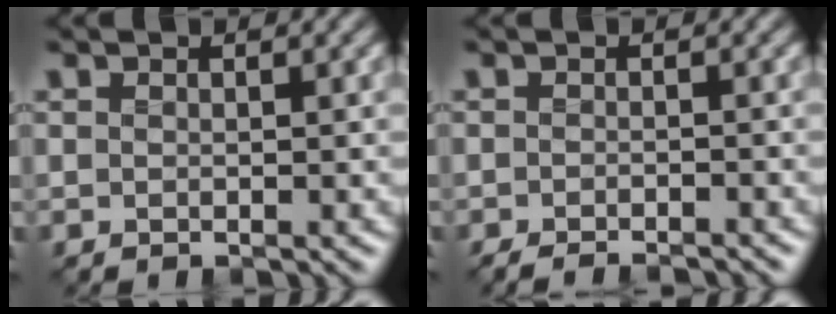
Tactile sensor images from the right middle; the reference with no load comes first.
{"total": 2.2, "force": [-2.2, 0.0, 0.4], "torque": [0.000, -0.006, -0.034]}